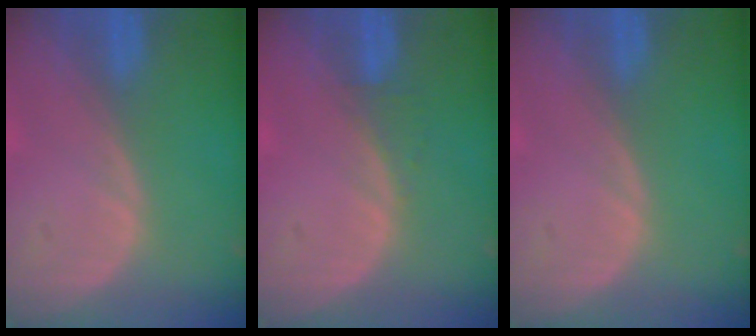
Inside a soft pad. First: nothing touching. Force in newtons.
{"total": 1.2, "press": 1.1, "slide": 0.4}
{"total": 0.0}